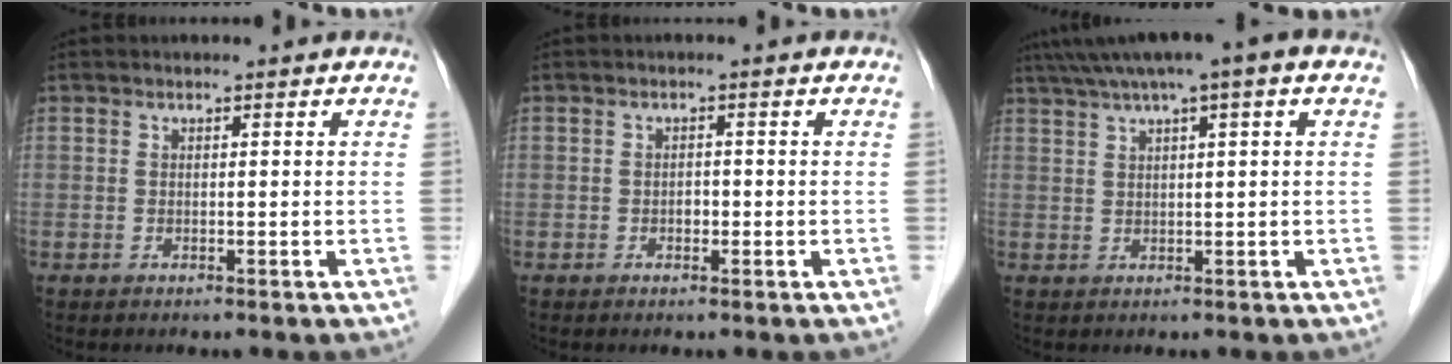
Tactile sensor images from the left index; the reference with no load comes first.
{"total": 1.0, "force": [-0.5, 0.7, 0.6], "torque": [-0.010, 0.003, -0.008]}
{"total": 8.2, "force": [5.0, 0.2, 6.6], "torque": [-0.109, 0.041, 0.080]}